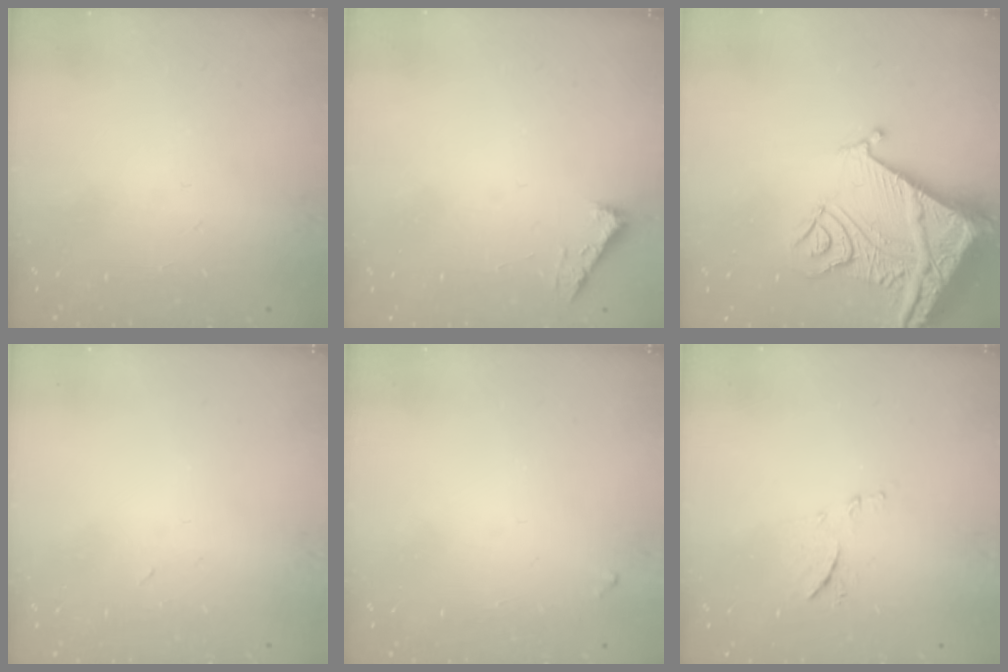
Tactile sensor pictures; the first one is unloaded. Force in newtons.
{"total": 2.5, "press": 2.5, "slide": 0.3}
{"total": 20.1, "press": 19.9, "slide": 2.1}
{"total": 2.9, "press": 2.9, "slide": 0.7}
{"total": 3.9, "press": 3.9, "slide": 0.3}
{"total": 7.2, "press": 7.1, "slide": 0.5}